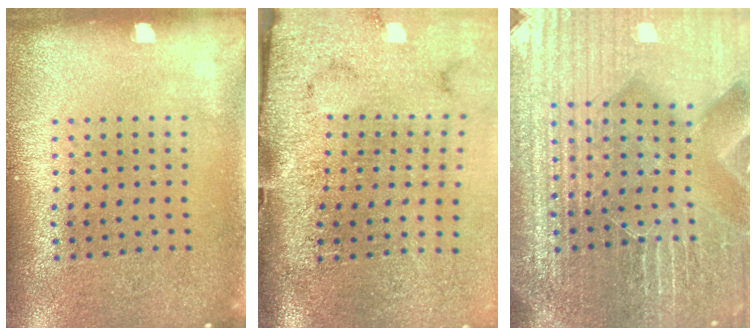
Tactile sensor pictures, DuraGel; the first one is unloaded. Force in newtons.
{"total": 4.6, "press": 3.6, "slide": 2.9}
{"total": 6.0, "press": 5.5, "slide": 2.5}